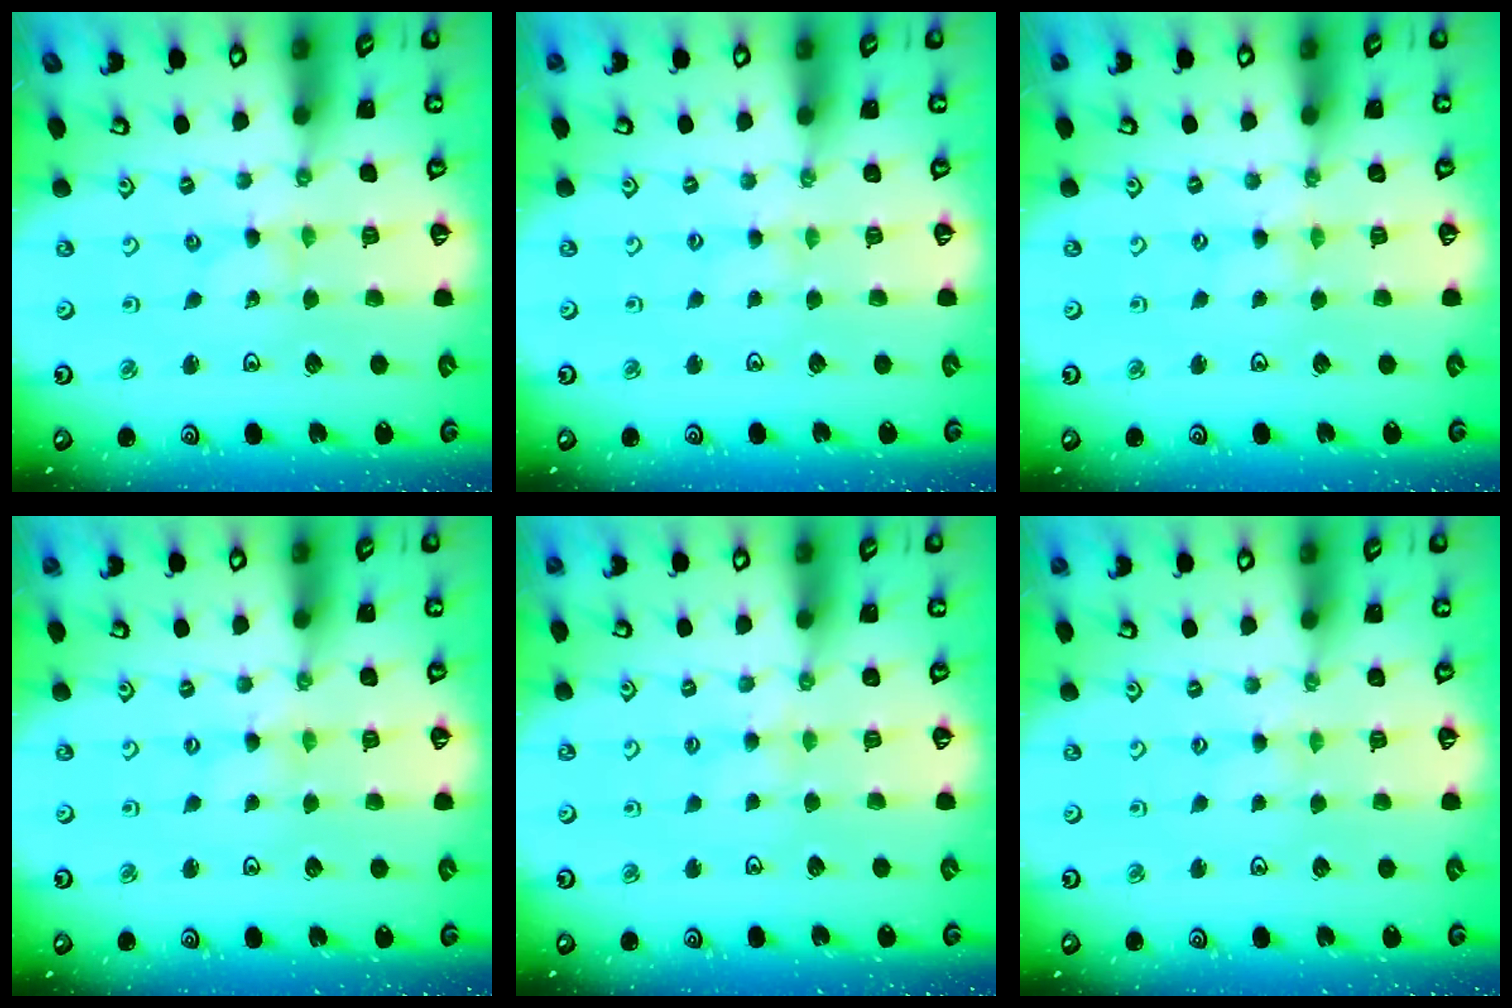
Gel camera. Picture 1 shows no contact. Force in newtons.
{"total": 1.5, "press": 1.5, "slide": 0.3}
{"total": 1.2, "press": 1.1, "slide": 0.3}
{"total": 0.0}
{"total": 3.1, "press": 3.0, "slide": 0.4}
{"total": 1.2, "press": 1.2, "slide": 0.2}